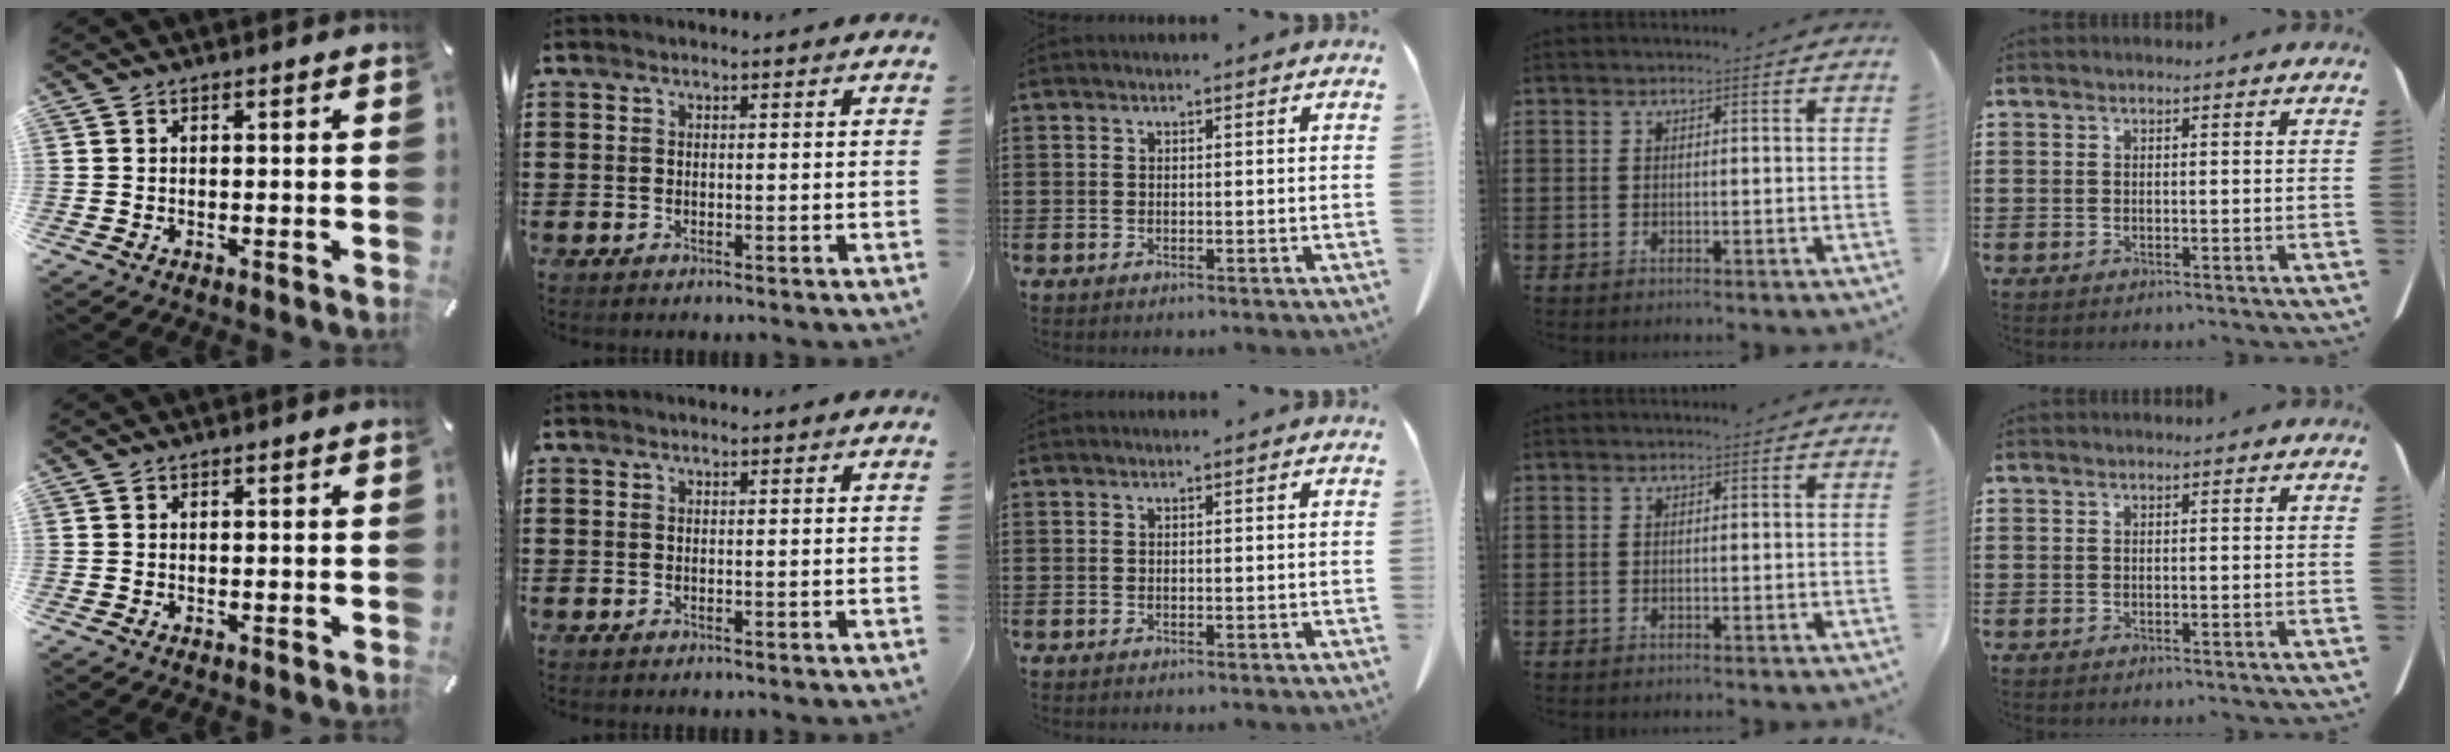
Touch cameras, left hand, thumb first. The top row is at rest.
{}